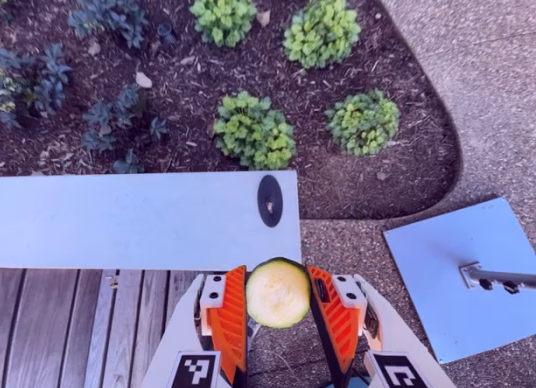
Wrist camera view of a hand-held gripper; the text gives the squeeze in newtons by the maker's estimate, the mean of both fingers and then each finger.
{"total": 8.7, "left": 8.8, "right": 8.5}